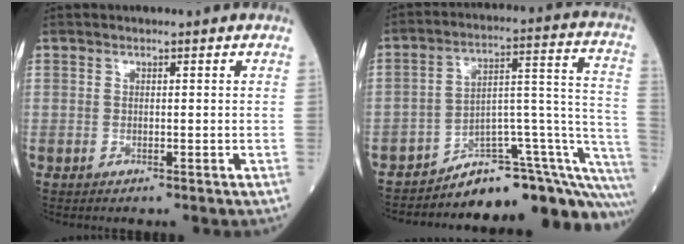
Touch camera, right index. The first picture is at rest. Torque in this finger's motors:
{"motor_torque": [0.04, -0.63, 0.19, 0.05]}